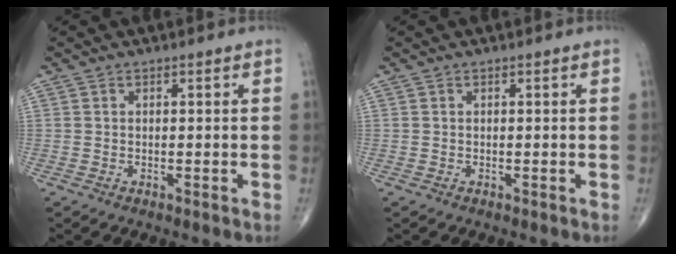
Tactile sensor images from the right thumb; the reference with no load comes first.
{"total": 0.0}